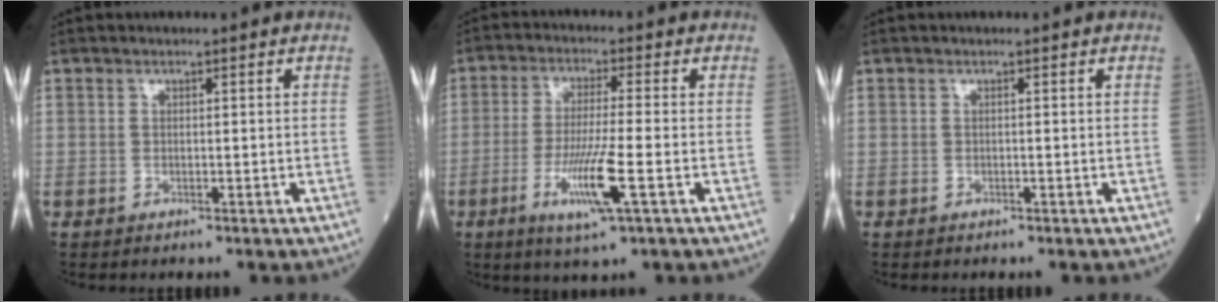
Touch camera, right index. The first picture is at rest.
{"total": 9.1, "force": [-3.1, -0.2, 8.6], "torque": [-0.168, -0.019, -0.058]}
{"total": 0.0}